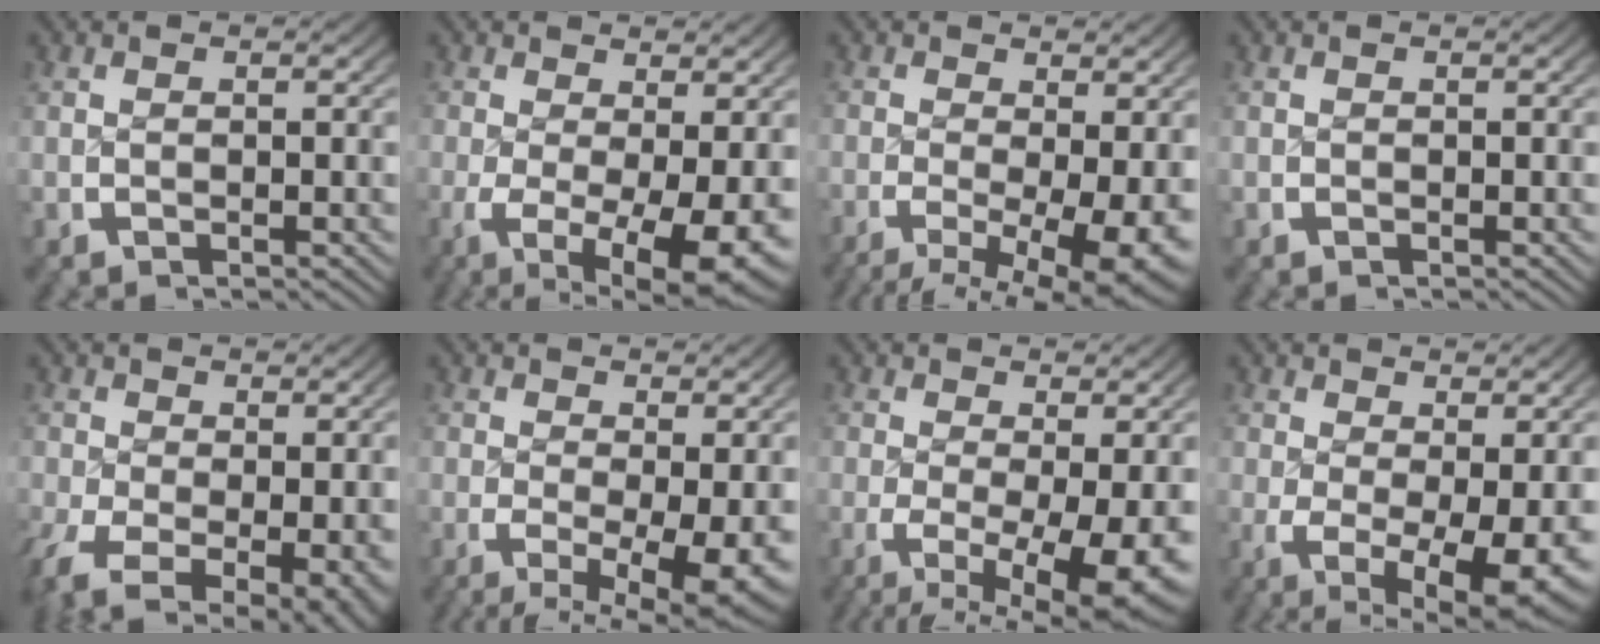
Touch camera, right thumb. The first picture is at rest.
{"total": 9.1, "force": [-1.7, 5.2, 7.3], "torque": [-0.116, -0.039, -0.010]}
{"total": 9.5, "force": [-2.0, 5.6, 7.3], "torque": [-0.110, -0.035, -0.019]}
{"total": 0.0}
{"total": 9.0, "force": [-3.4, 5.9, 5.9], "torque": [-0.129, -0.070, -0.019]}
{"total": 8.6, "force": [-1.6, 4.9, 6.9], "torque": [-0.102, -0.030, -0.012]}
{"total": 9.8, "force": [-1.6, 5.6, 7.9], "torque": [-0.118, -0.037, -0.010]}
{"total": 8.5, "force": [-1.3, 4.9, 6.8], "torque": [-0.104, -0.036, -0.005]}